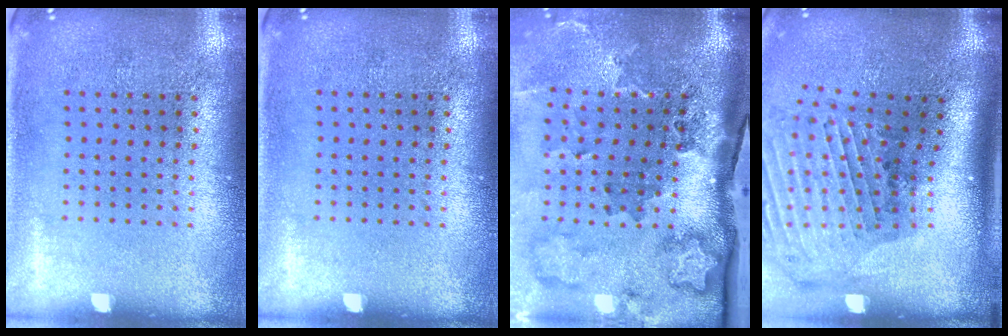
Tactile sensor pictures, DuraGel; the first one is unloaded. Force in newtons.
{"total": 0.0}
{"total": 3.8, "press": 2.4, "slide": 3.0}
{"total": 3.0, "press": 2.2, "slide": 2.0}